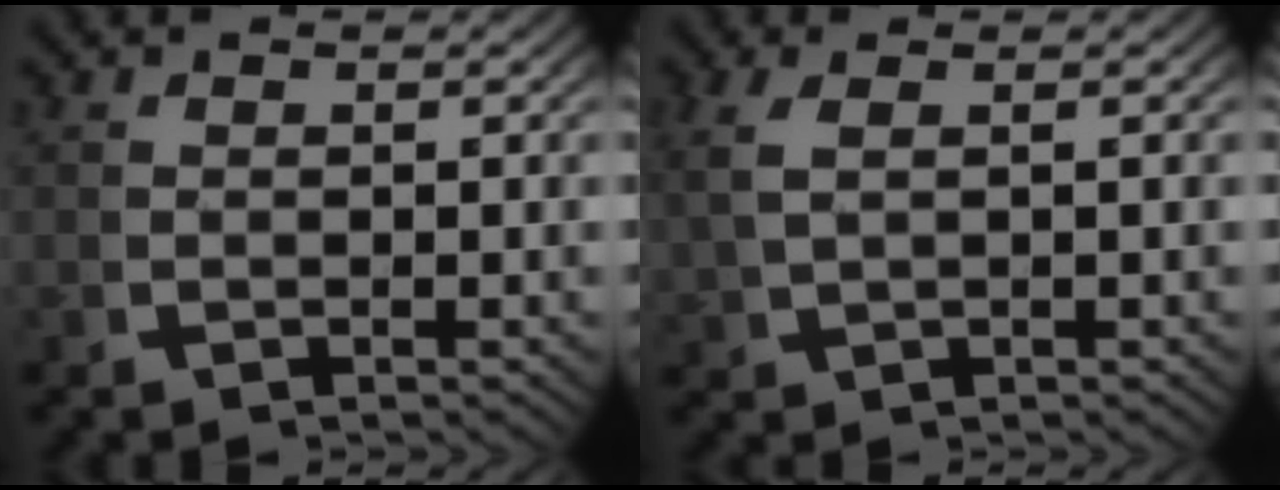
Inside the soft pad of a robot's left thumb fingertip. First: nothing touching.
{"total": 1.9, "force": [0.8, 0.6, 1.7], "torque": [-0.045, 0.006, 0.024]}